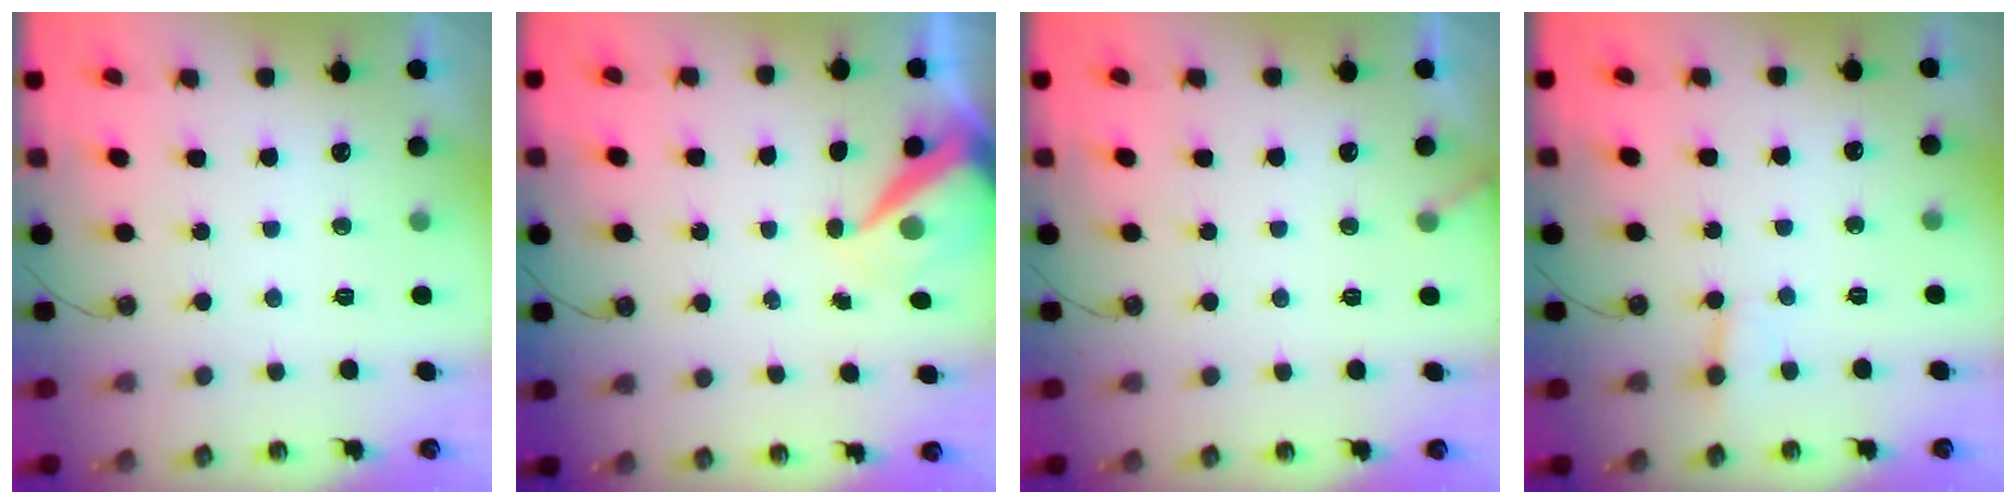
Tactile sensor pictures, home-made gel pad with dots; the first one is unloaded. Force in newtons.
{"total": 8.6, "press": 8.5, "slide": 1.1}
{"total": 2.9, "press": 2.9, "slide": 0.2}
{"total": 2.8, "press": 2.8, "slide": 0.3}